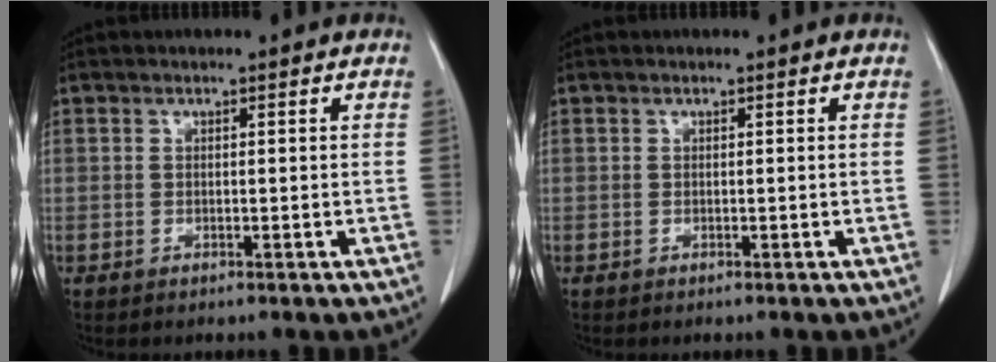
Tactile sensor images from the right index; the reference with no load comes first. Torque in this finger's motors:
{"motor_torque": [0.00, 0.00, 0.00, 0.00]}